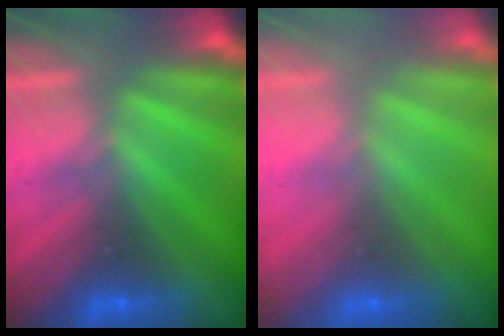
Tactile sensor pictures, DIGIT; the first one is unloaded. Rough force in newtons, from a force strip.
{"total": 2.8}